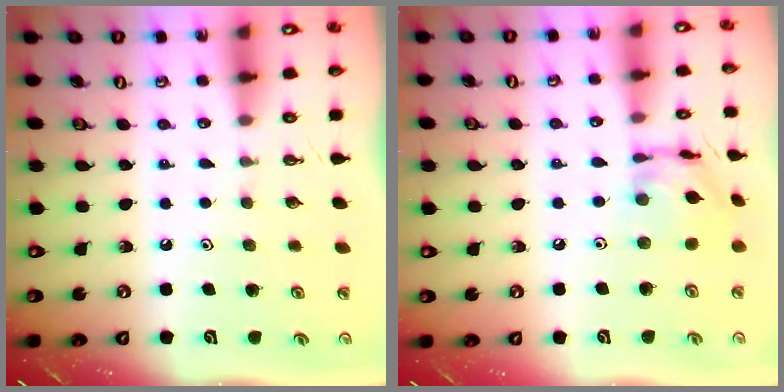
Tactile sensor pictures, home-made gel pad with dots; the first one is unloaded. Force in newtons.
{"total": 12.0, "press": 12.0, "slide": 0.9}